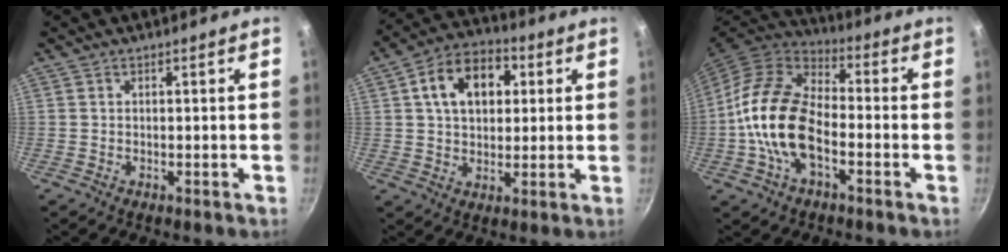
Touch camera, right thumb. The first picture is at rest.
{"total": 12.8, "force": [3.3, 8.9, 8.7], "torque": [-0.110, 0.012, 0.041]}
{"total": 16.4, "force": [-3.5, 9.4, 12.9], "torque": [-0.220, 0.034, -0.079]}